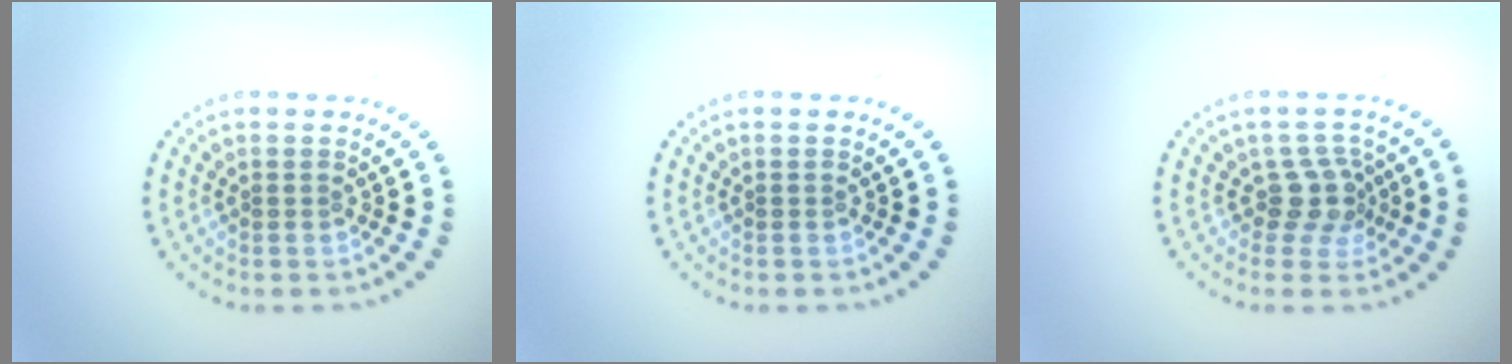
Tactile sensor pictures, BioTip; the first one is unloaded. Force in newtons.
{"total": 0.0}
{"total": 2.6, "press": 2.1, "slide": 1.6}